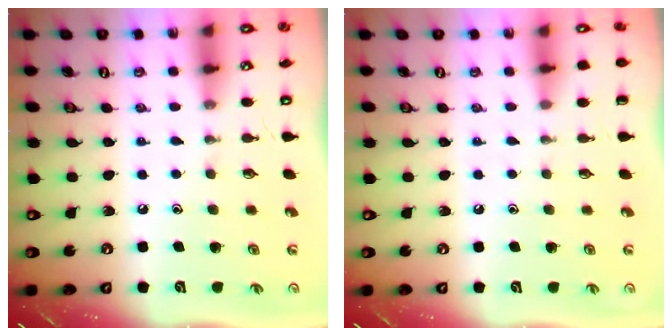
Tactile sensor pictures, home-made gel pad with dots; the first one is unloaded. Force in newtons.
{"total": 0.0}